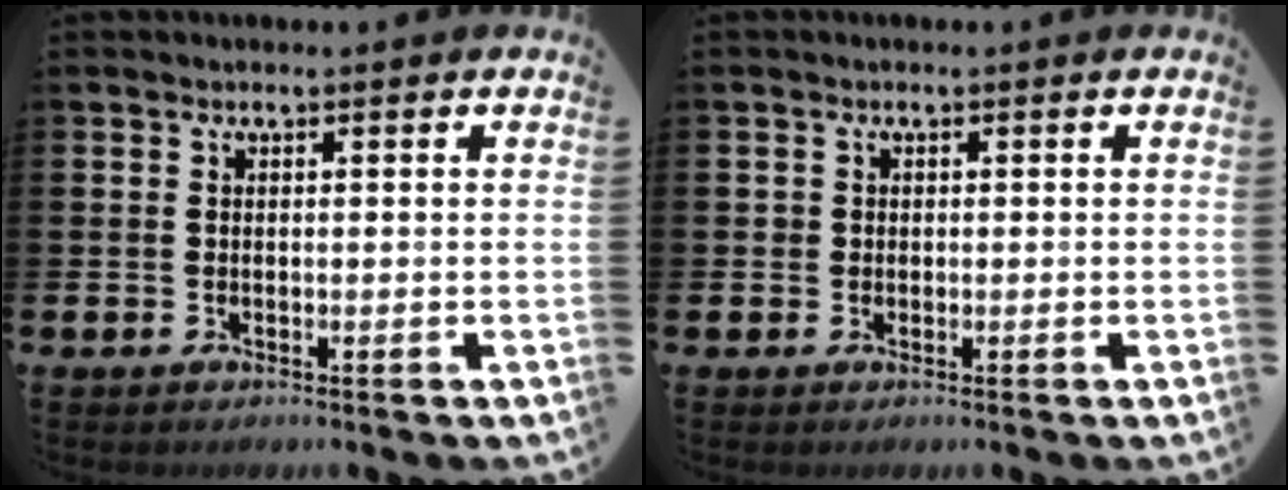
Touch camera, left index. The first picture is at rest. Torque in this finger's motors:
{"motor_torque": [0.02, 0.00, 0.00, 0.00]}